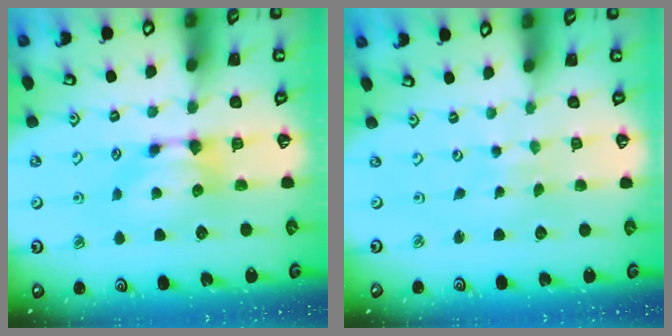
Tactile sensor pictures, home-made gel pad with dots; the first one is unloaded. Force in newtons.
{"total": 5.7, "press": 5.7, "slide": 0.3}